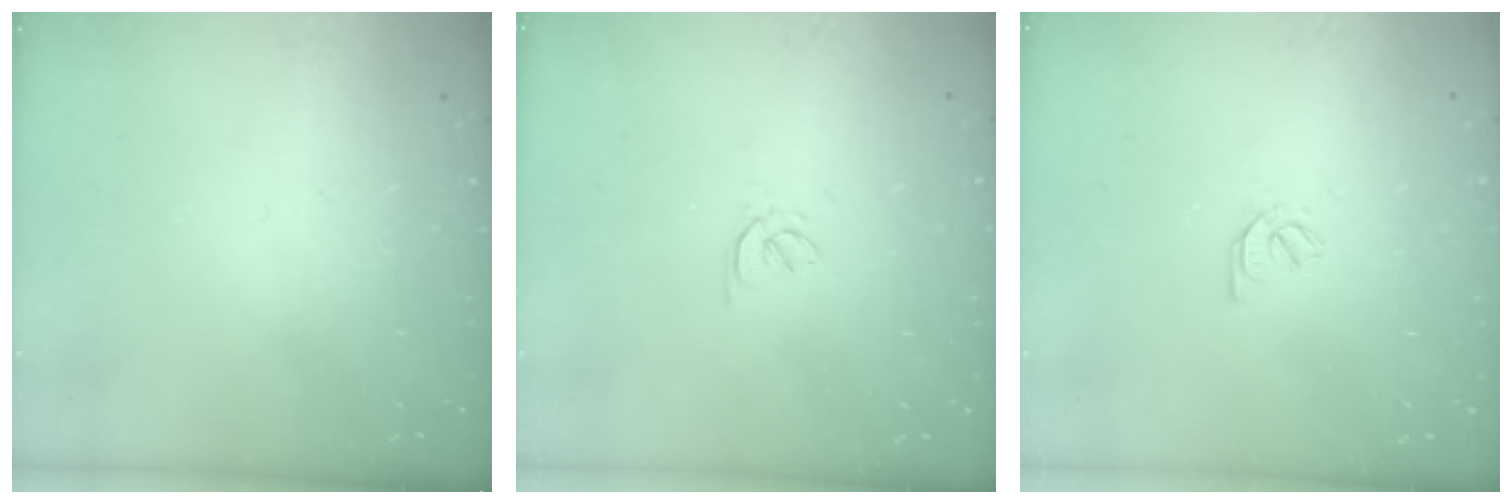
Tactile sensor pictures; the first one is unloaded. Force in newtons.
{"total": 1.6, "press": 1.5, "slide": 0.5}
{"total": 2.2, "press": 2.1, "slide": 0.6}